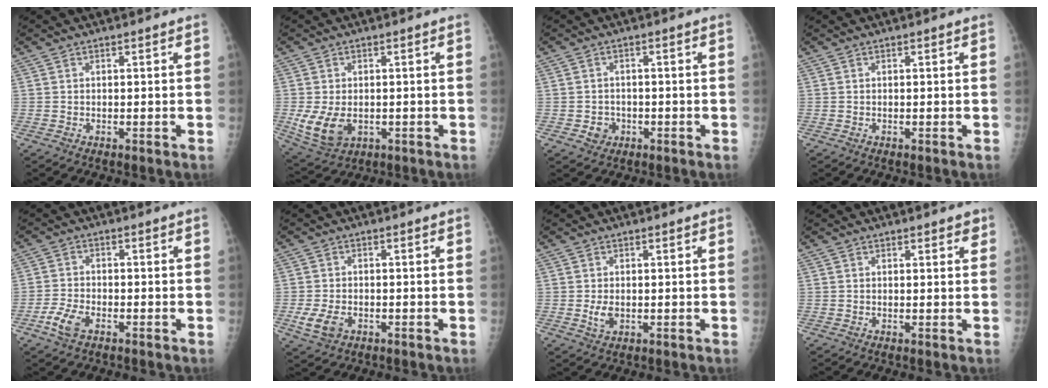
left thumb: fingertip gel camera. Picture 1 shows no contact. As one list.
[{"total": 8.2, "force": [-1.3, 5.6, 5.9], "torque": [-0.113, -0.009, -0.009]}, {"total": 2.9, "force": [-1.0, 2.6, 0.8], "torque": [0.001, 0.007, -0.011]}, {"total": 0.0}, {"total": 4.7, "force": [-2.4, 2.5, 3.2], "torque": [-0.071, 0.007, -0.049]}, {"total": 4.7, "force": [-1.5, 3.2, 3.1], "torque": [-0.064, -0.002, -0.024]}, {"total": 2.7, "force": [-0.1, 1.7, 2.0], "torque": [-0.036, -0.005, 0.003]}, {"total": 1.5, "force": [1.1, 0.9, 0.5], "torque": [0.010, -0.005, 0.010]}]